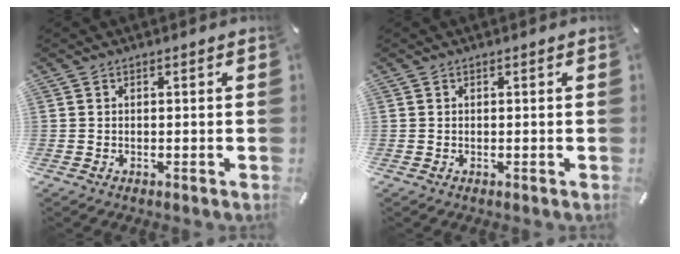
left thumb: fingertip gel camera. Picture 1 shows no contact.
{"total": 0.0}